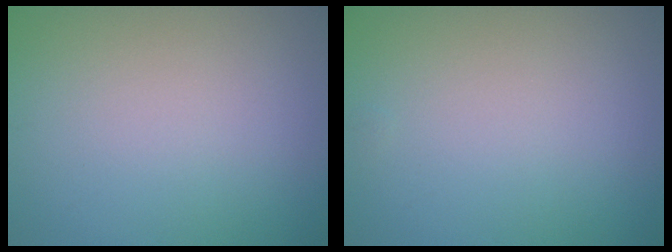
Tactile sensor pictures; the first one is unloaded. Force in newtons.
{"total": 0.0}